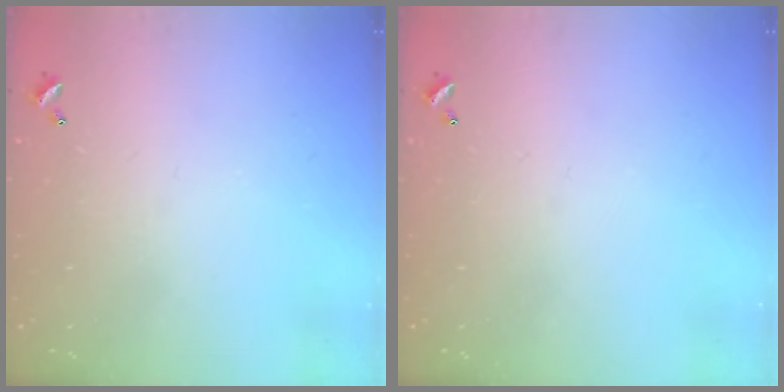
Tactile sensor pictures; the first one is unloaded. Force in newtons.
{"total": 0.0}